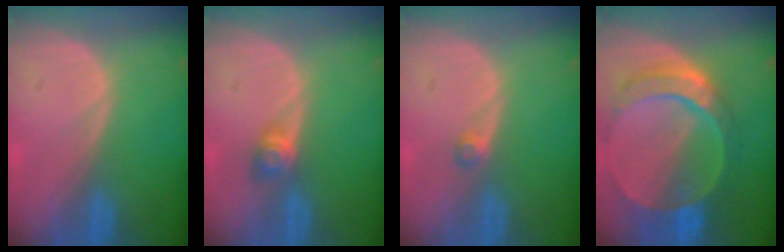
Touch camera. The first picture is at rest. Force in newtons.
{"total": 3.0, "press": 2.6, "slide": 1.5}
{"total": 1.5, "press": 1.2, "slide": 0.8}
{"total": 10.5, "press": 8.9, "slide": 5.7}